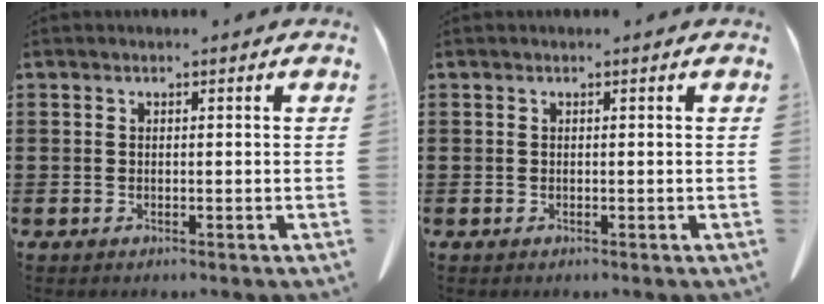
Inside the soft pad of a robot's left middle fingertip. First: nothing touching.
{"total": 0.0}